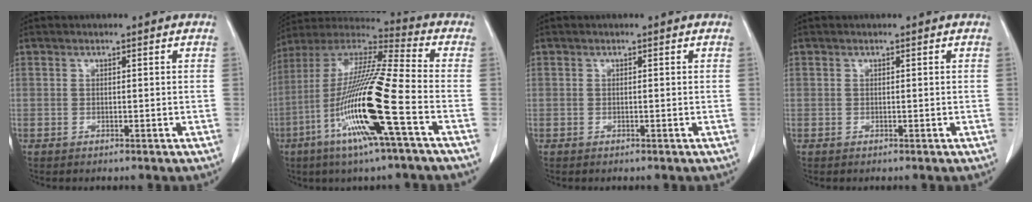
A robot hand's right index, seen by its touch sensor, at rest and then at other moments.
{"total": 19.5, "force": [-6.6, -0.1, 18.3], "torque": [-0.377, -0.021, -0.133]}
{"total": 0.0}
{"total": 0.0}